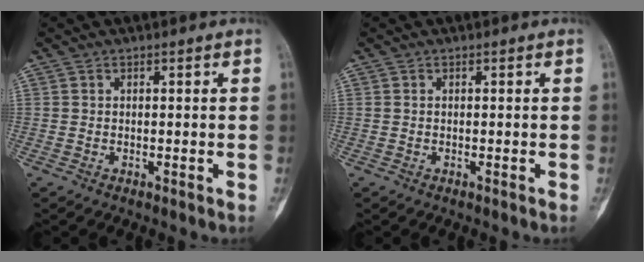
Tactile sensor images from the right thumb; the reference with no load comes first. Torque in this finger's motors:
{"motor_torque": [-0.28, 0.17, 0.00, 0.04, -0.01]}